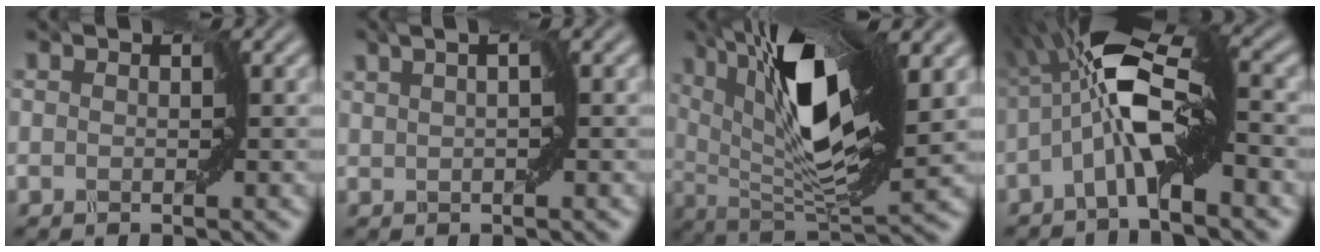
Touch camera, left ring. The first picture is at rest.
{"total": 0.8, "force": [0.3, -0.6, 0.4], "torque": [-0.018, -0.002, 0.013]}
{"total": 10.3, "force": [4.4, 2.1, 9.1], "torque": [-0.157, -0.004, 0.084]}
{"total": 7.8, "force": [-0.6, 1.7, 7.6], "torque": [-0.158, 0.012, -0.025]}